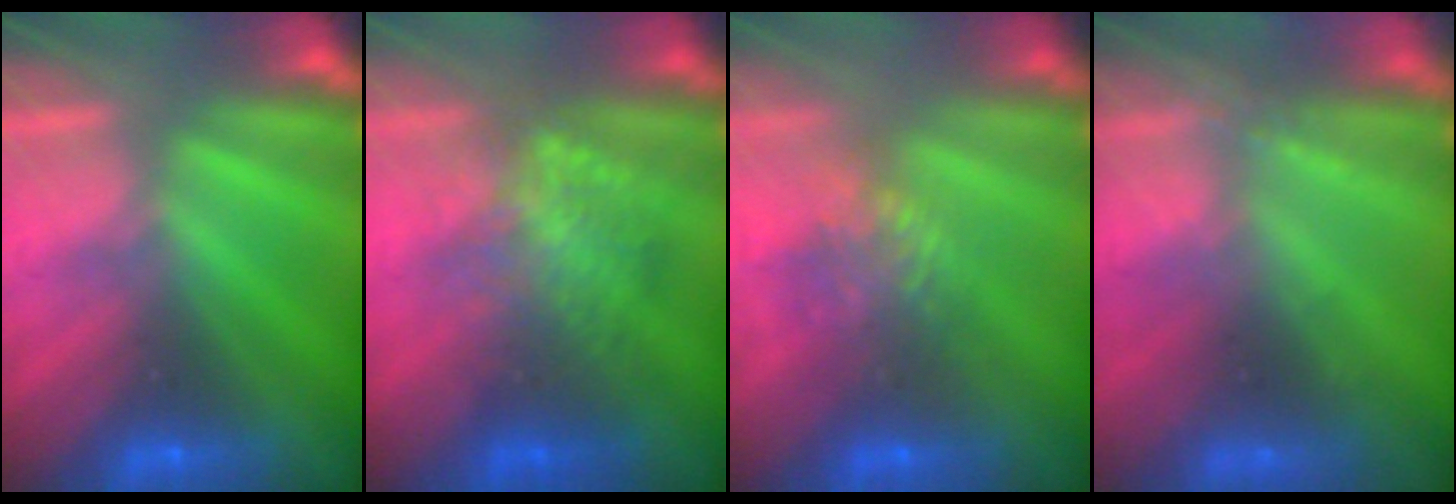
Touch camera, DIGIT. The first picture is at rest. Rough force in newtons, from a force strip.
{"total": 2.3}
{"total": 4.5}
{"total": 2.1}